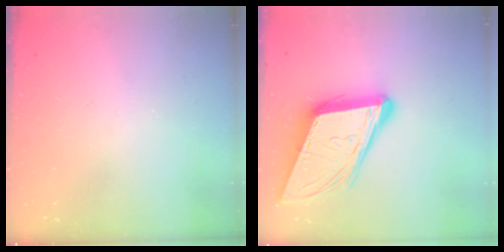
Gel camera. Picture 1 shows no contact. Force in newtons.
{"total": 15.8, "press": 15.2, "slide": 4.2}